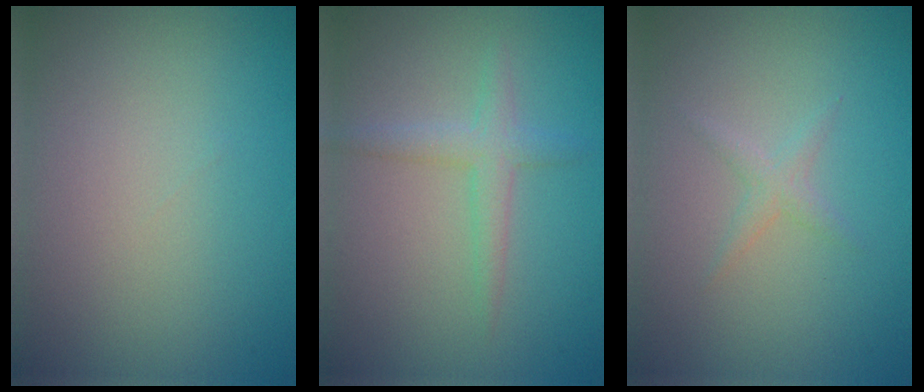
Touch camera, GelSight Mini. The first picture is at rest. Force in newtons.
{"total": 2.0, "press": 2.0, "slide": 0.1}
{"total": 1.1, "press": 1.1, "slide": 0.1}